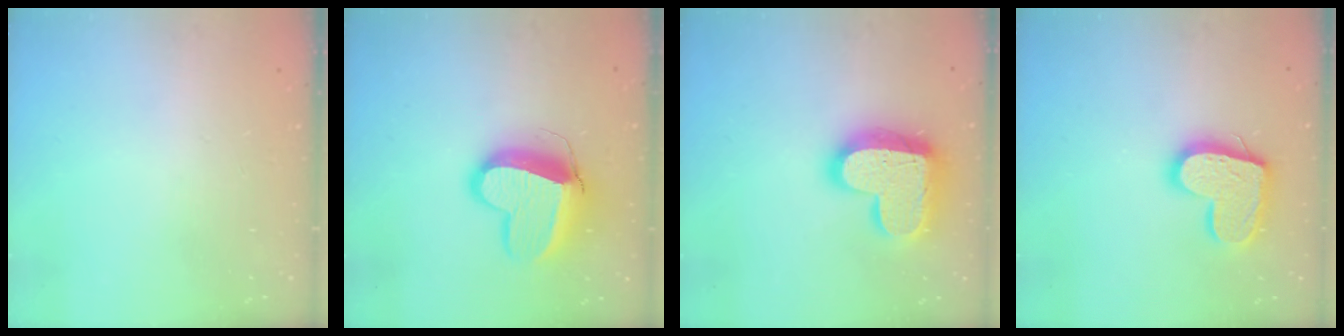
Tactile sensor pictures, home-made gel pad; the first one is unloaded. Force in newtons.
{"total": 14.4, "press": 14.3, "slide": 1.6}
{"total": 19.8, "press": 19.8, "slide": 1.5}
{"total": 15.1, "press": 15.0, "slide": 1.0}